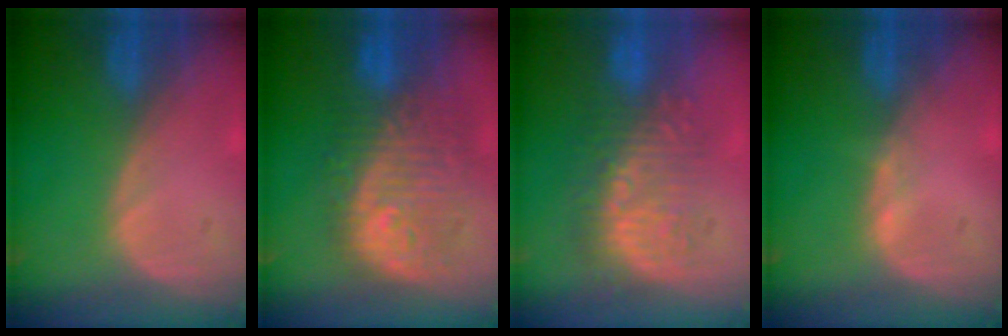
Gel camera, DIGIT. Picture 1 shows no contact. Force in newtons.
{"total": 11.3, "press": 10.6, "slide": 3.9}
{"total": 8.9, "press": 8.7, "slide": 2.0}
{"total": 0.6, "press": 0.5, "slide": 0.3}